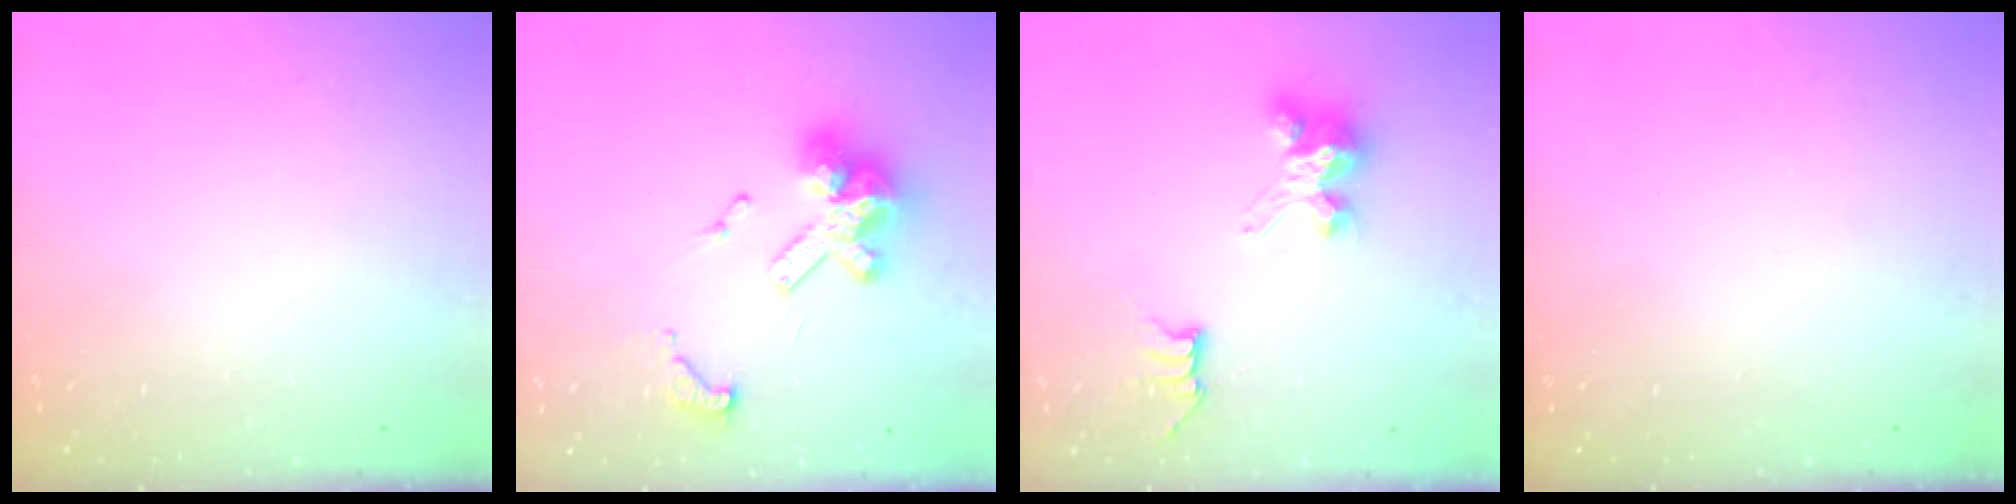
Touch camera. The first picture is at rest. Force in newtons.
{"total": 14.5, "press": 14.5, "slide": 0.9}
{"total": 6.7, "press": 6.7, "slide": 0.1}
{"total": 0.0}